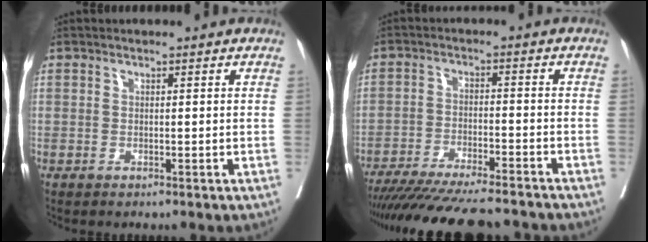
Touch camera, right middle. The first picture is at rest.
{"total": 18.7, "force": [-16.9, 1.6, 7.9], "torque": [-0.131, -0.036, -0.248]}